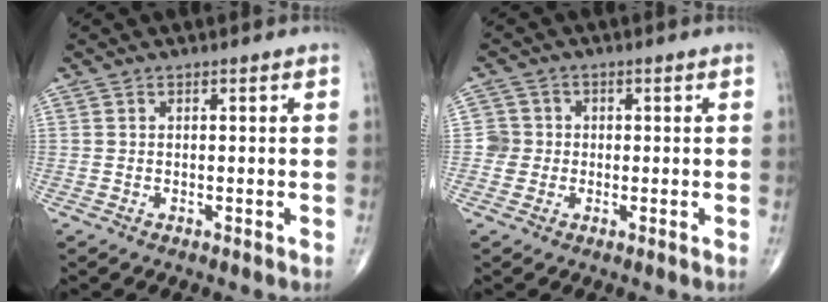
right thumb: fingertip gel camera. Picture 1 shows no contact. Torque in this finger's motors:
{"motor_torque": [-0.02, 0.17, 0.15, 0.03, 0.00]}